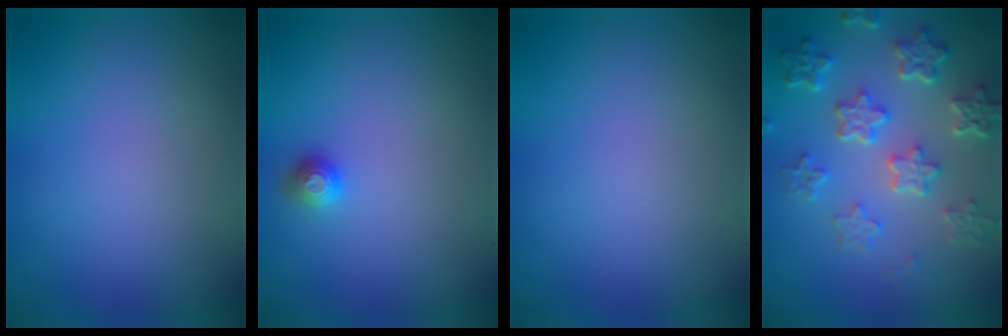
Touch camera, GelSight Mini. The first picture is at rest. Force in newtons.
{"total": 1.1, "press": 1.1, "slide": 0.2}
{"total": 0.0}
{"total": 6.0, "press": 4.5, "slide": 4.0}